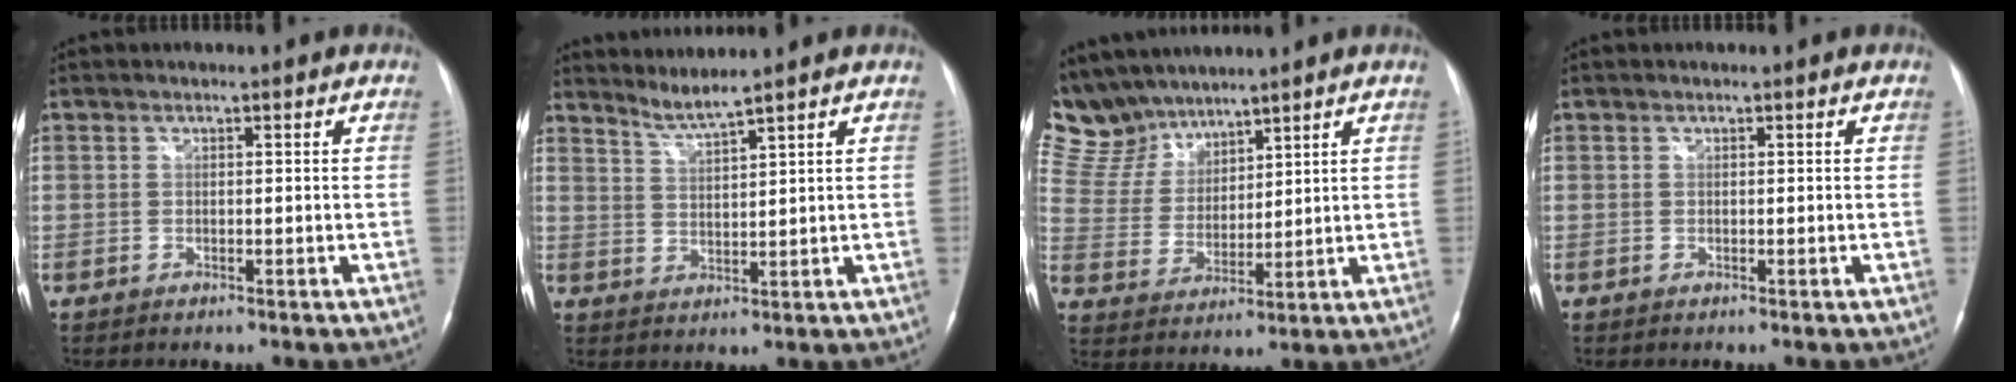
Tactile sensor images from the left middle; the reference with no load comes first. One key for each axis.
{"total": 3.5, "fx": 3.1, "fy": -1.3, "fz": 0.8, "tx": -0.024, "ty": -0.011, "tz": 0.069}
{"total": 10.6, "fx": 9.8, "fy": 3.8, "fz": 1.3, "tx": -0.046, "ty": 0.017, "tz": 0.213}
{"total": 0.0}